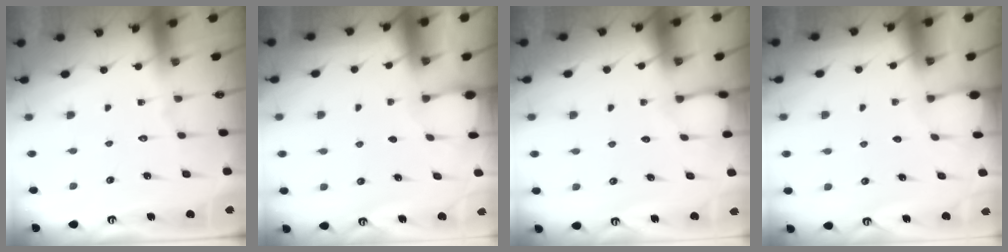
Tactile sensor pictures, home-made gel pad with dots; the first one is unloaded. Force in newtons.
{"total": 1.6, "press": 1.5, "slide": 0.3}
{"total": 3.6, "press": 3.6, "slide": 0.3}
{"total": 2.0, "press": 2.0, "slide": 0.2}